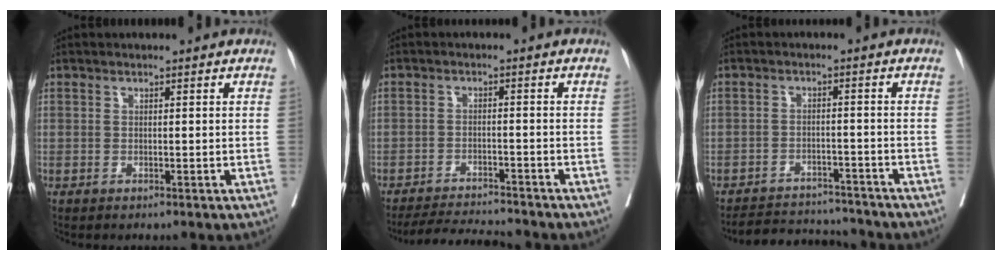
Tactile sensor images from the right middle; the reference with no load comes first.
{"total": 7.4, "force": [-7.2, 0.0, 1.4], "torque": [-0.022, -0.007, -0.120]}
{"total": 9.5, "force": [-9.3, 1.8, 1.1], "torque": [-0.011, 0.008, -0.132]}